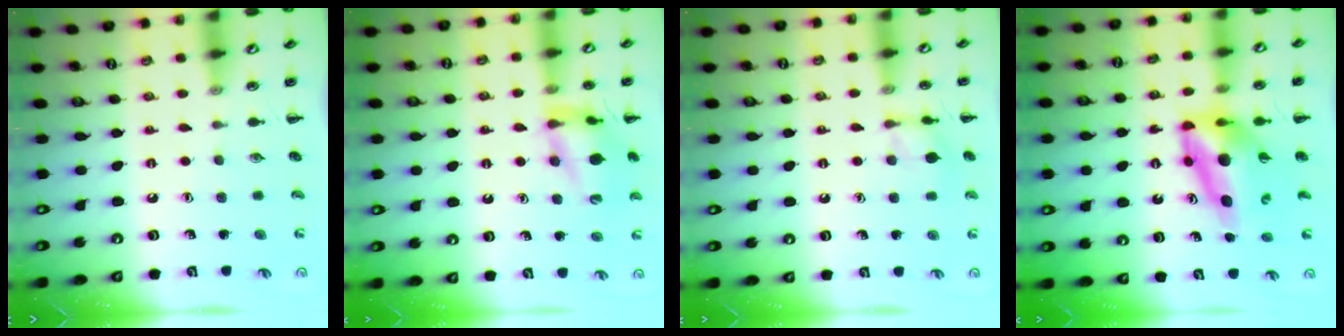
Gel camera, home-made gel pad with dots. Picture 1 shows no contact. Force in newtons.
{"total": 14.7, "press": 14.6, "slide": 1.4}
{"total": 8.1, "press": 8.0, "slide": 0.5}
{"total": 11.6, "press": 10.9, "slide": 3.9}